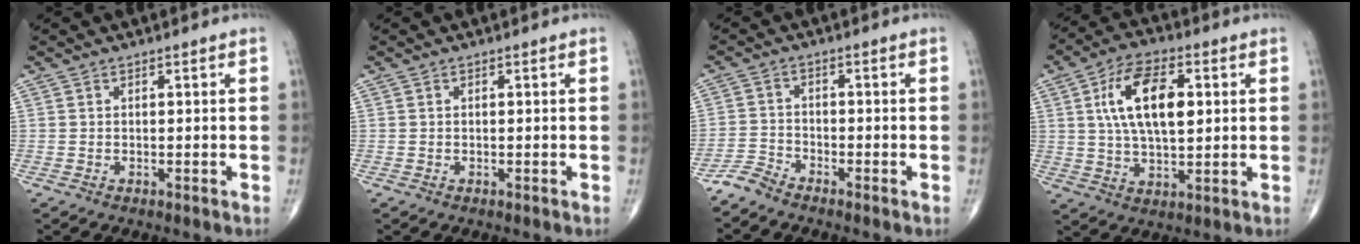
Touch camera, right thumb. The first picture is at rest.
{"total": 0.0}
{"total": 3.1, "force": [-3.0, 0.5, 0.4], "torque": [-0.007, -0.004, -0.071]}
{"total": 13.8, "force": [3.1, 6.8, 11.6], "torque": [-0.198, 0.001, 0.053]}